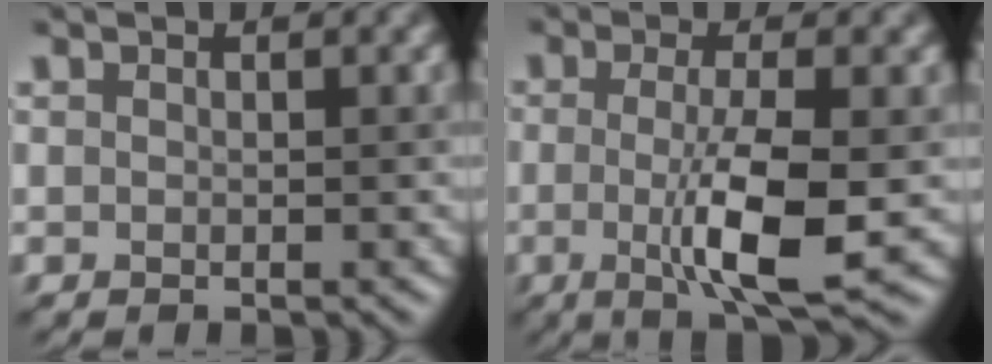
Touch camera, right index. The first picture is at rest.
{"total": 6.4, "force": [-0.9, 1.5, 6.2], "torque": [-0.109, -0.009, -0.012]}